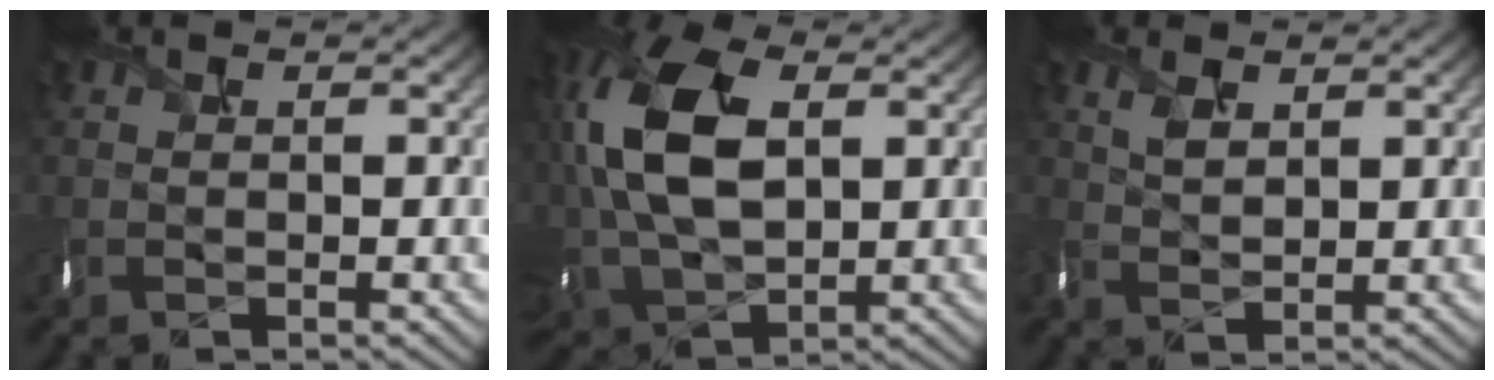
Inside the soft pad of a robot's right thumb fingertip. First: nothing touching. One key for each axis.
{"total": 14.2, "fx": 2.9, "fy": 8.8, "fz": 10.8, "tx": -0.275, "ty": 0.002, "tz": 0.066}
{"total": 2.3, "fx": 1.6, "fy": 0.9, "fz": 1.5, "tx": -0.050, "ty": 0.000, "tz": 0.045}